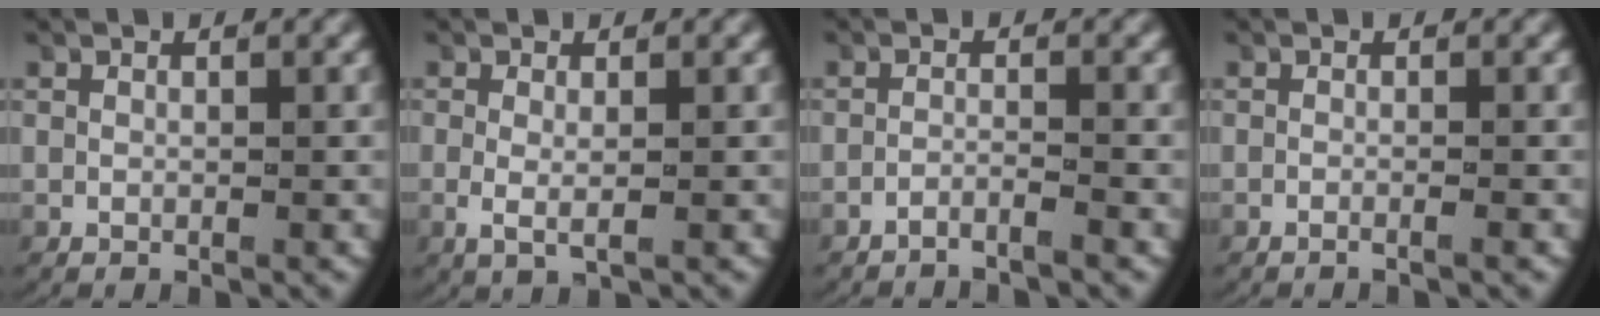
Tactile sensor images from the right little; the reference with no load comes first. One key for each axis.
{"total": 1.8, "fx": 0.0, "fy": 0.7, "fz": 1.6, "tx": -0.048, "ty": -0.014, "tz": 0.007}
{"total": 1.9, "fx": -1.8, "fy": 0.0, "fz": 0.5, "tx": -0.017, "ty": -0.004, "tz": -0.033}
{"total": 0.8, "fx": -0.7, "fy": 0.0, "fz": 0.5, "tx": -0.009, "ty": 0.004, "tz": -0.016}